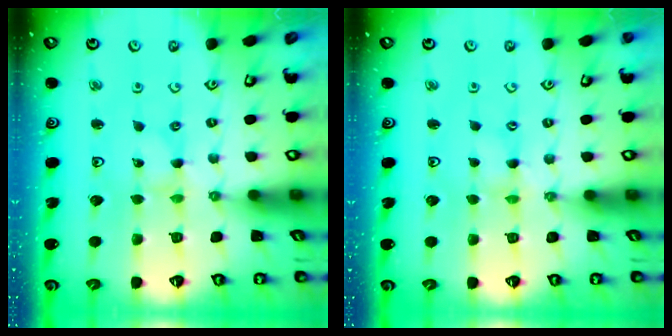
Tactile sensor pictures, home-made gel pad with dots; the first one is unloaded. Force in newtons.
{"total": 1.1, "press": 1.1, "slide": 0.1}